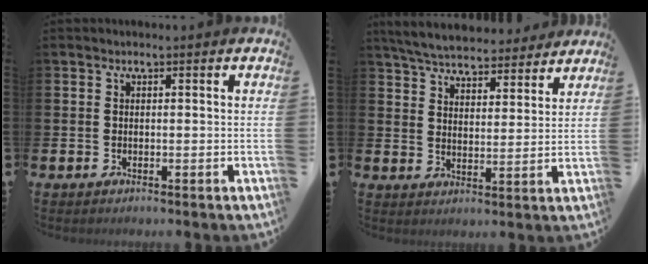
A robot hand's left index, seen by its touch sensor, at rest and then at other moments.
{"total": 6.2, "force": [5.9, 1.3, 1.1], "torque": [-0.043, -0.035, 0.104]}